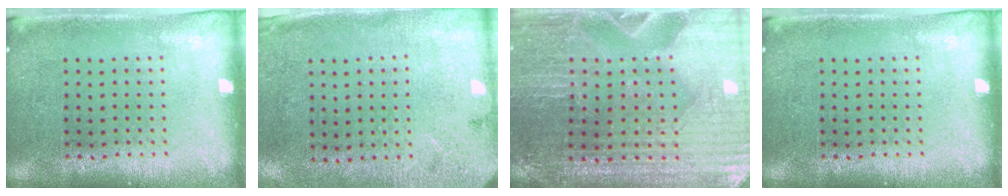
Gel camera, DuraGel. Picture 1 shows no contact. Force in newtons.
{"total": 2.6, "press": 2.1, "slide": 1.6}
{"total": 2.2, "press": 2.1, "slide": 0.2}
{"total": 0.0}